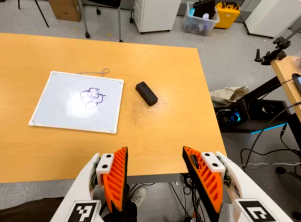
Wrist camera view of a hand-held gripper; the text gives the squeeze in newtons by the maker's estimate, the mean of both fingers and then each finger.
{"total": 0.0}